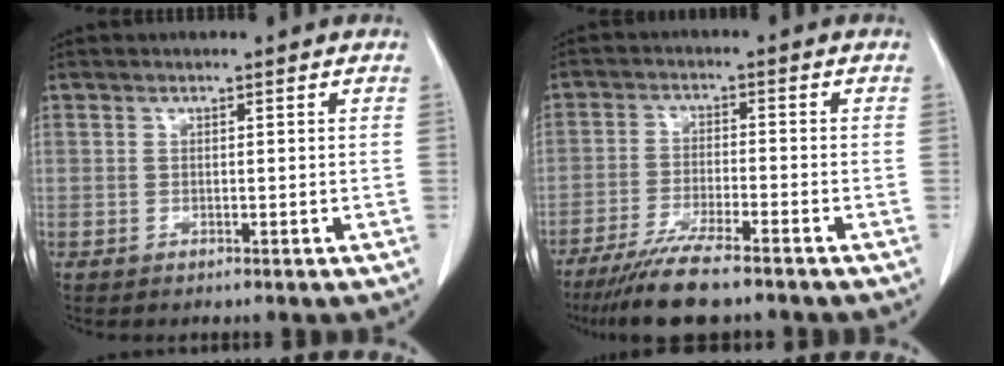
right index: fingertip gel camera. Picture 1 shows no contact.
{"total": 8.9, "force": [-7.1, 0.3, 5.4], "torque": [-0.092, -0.024, -0.122]}